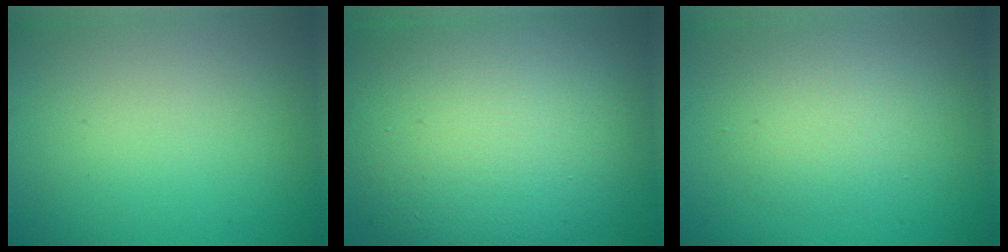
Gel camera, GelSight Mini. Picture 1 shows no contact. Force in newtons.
{"total": 13.3, "press": 13.3, "slide": 0.1}
{"total": 2.8, "press": 2.8, "slide": 0.2}